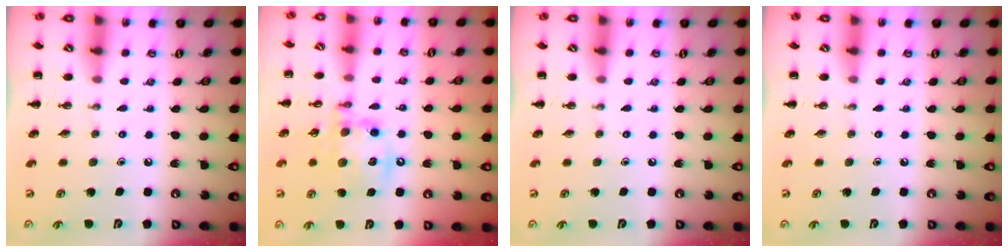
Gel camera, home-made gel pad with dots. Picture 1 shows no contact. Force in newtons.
{"total": 14.2, "press": 13.9, "slide": 3.1}
{"total": 0.0}
{"total": 0.0}